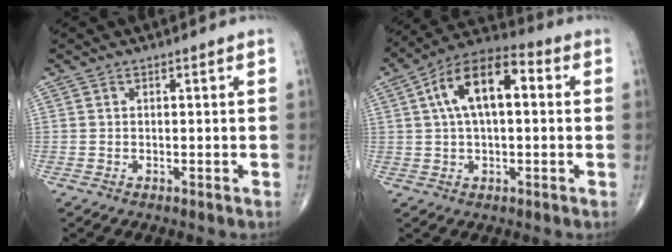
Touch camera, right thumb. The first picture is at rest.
{"total": 13.5, "force": [2.7, 6.6, 11.5], "torque": [-0.196, 0.032, 0.037]}